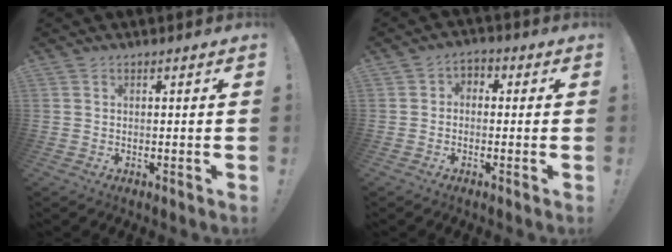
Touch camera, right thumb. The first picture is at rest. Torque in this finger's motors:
{"motor_torque": [0.18, 0.21, 0.05, -0.15, 0.09]}